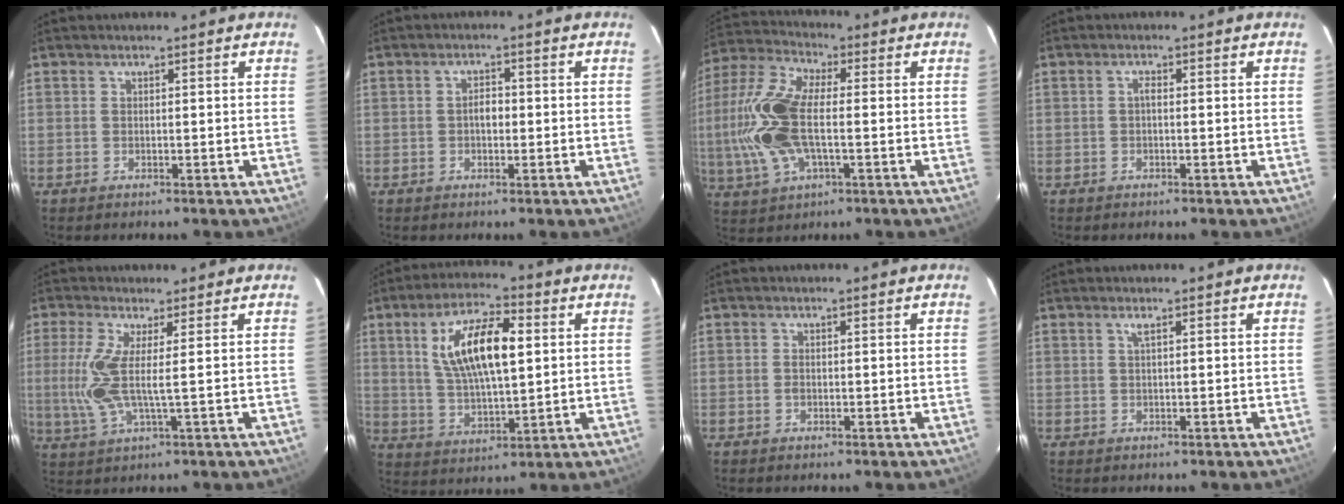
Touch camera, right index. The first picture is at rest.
{"total": 2.2, "force": [-0.3, 1.4, 1.6], "torque": [-0.029, 0.008, -0.006]}
{"total": 16.0, "force": [-1.4, 7.3, 14.2], "torque": [-0.320, 0.009, -0.034]}
{"total": 0.8, "force": [-0.2, 0.3, 0.8], "torque": [-0.015, 0.006, -0.005]}
{"total": 8.0, "force": [0.7, 0.8, 7.9], "torque": [-0.182, -0.005, 0.014]}
{"total": 14.2, "force": [3.5, 5.4, 12.7], "torque": [-0.235, 0.012, 0.068]}
{"total": 0.8, "force": [-0.2, 0.5, 0.6], "torque": [-0.011, 0.002, -0.003]}
{"total": 0.8, "force": [0.3, -0.2, 0.7], "torque": [-0.016, 0.002, 0.005]}